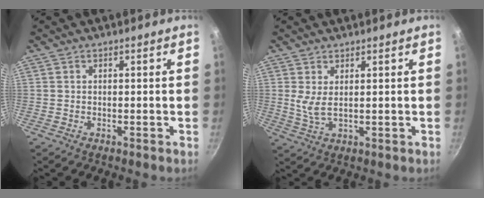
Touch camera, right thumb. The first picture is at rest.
{"total": 3.8, "force": [1.3, 1.3, 3.3], "torque": [-0.063, -0.015, 0.031]}